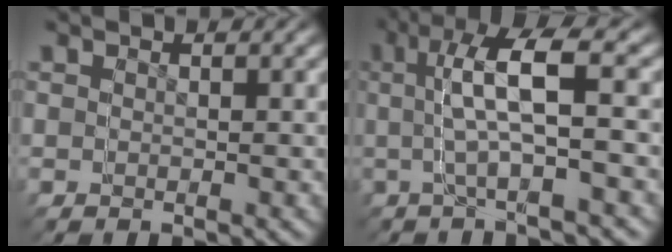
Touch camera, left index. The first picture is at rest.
{"total": 5.2, "force": [0.5, 1.5, 4.9], "torque": [-0.095, 0.033, 0.000]}